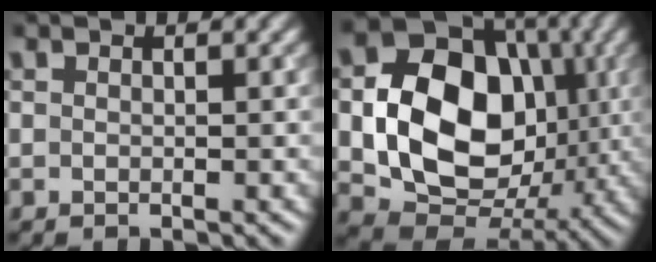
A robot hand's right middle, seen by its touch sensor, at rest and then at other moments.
{"total": 13.8, "force": [0.0, 10.7, 8.7], "torque": [-0.157, -0.012, -0.003]}